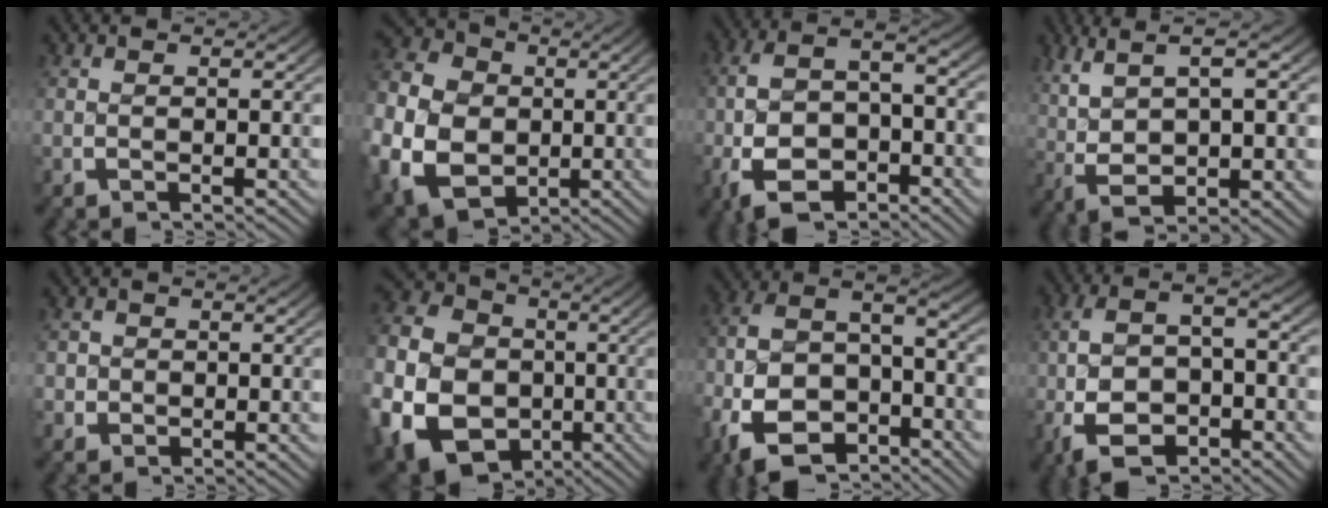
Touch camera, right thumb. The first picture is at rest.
{"total": 15.2, "force": [-1.3, 12.1, 9.0], "torque": [-0.208, -0.047, -0.005]}
{"total": 7.7, "force": [-1.6, 4.5, 6.1], "torque": [-0.122, -0.012, -0.015]}
{"total": 8.2, "force": [2.1, 4.0, 6.9], "torque": [-0.132, -0.007, 0.051]}
{"total": 1.7, "force": [-0.2, 1.7, 0.2], "torque": [-0.001, -0.002, -0.007]}
{"total": 20.4, "force": [-3.8, 16.7, 11.1], "torque": [-0.256, -0.062, -0.050]}
{"total": 12.0, "force": [-2.3, 8.5, 8.0], "torque": [-0.174, -0.030, -0.033]}
{"total": 6.9, "force": [-1.4, 3.8, 5.6], "torque": [-0.110, -0.008, -0.014]}